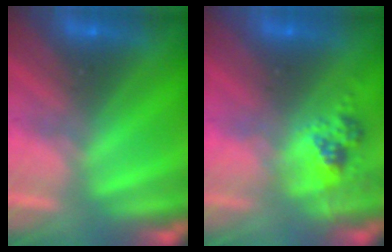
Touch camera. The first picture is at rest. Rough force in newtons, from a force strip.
{"total": 2.5}